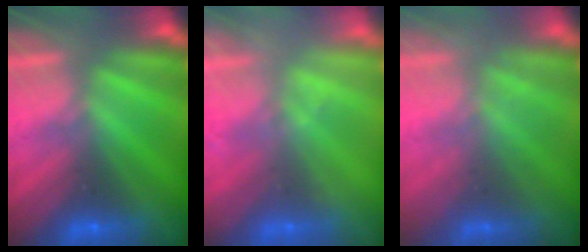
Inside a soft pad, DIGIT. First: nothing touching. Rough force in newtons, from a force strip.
{"total": 2.2}
{"total": 2.0}